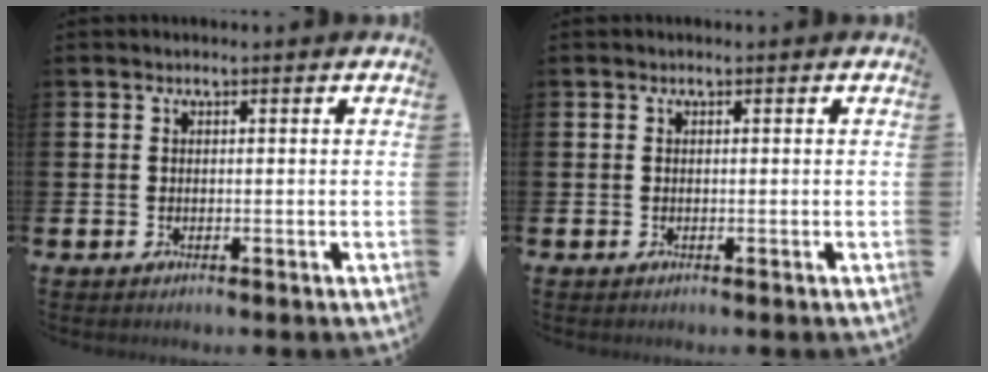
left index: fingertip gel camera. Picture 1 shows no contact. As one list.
[{"total": 0.0}]